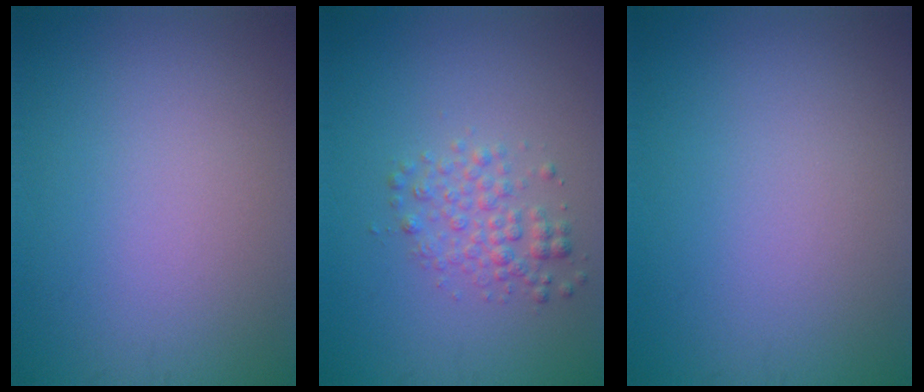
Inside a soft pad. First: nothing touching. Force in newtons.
{"total": 2.5, "press": 2.5, "slide": 0.1}
{"total": 0.0}